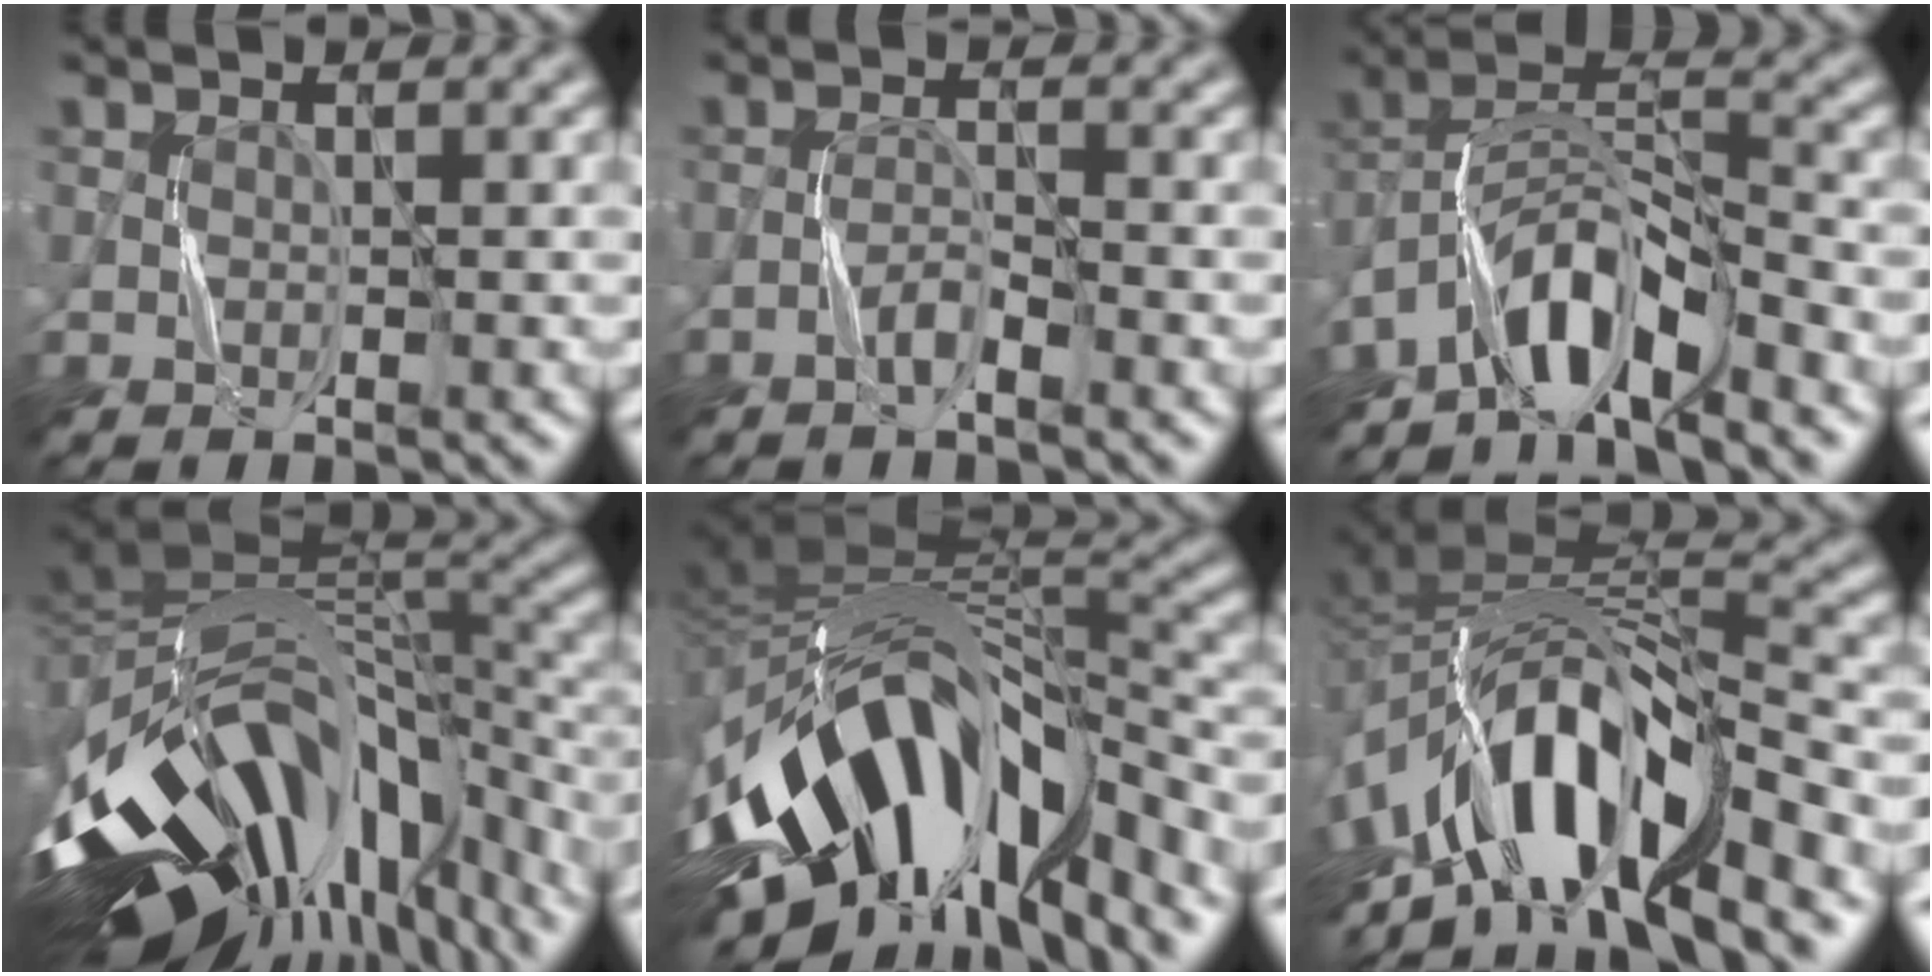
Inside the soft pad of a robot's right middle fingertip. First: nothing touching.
{"total": 1.8, "force": [-1.3, 0.2, 1.2], "torque": [-0.025, 0.009, -0.029]}
{"total": 7.4, "force": [-5.7, 1.9, 4.4], "torque": [-0.073, 0.009, -0.110]}
{"total": 16.6, "force": [-5.4, 8.6, 13.1], "torque": [-0.240, -0.030, -0.067]}
{"total": 15.3, "force": [-6.5, 8.4, 11.1], "torque": [-0.203, 0.002, -0.103]}
{"total": 13.2, "force": [-6.8, 4.9, 10.2], "torque": [-0.178, 0.013, -0.122]}